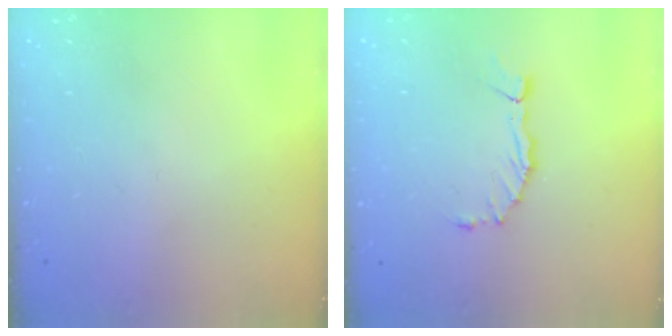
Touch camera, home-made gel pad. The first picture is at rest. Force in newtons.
{"total": 1.7, "press": 1.6, "slide": 0.1}